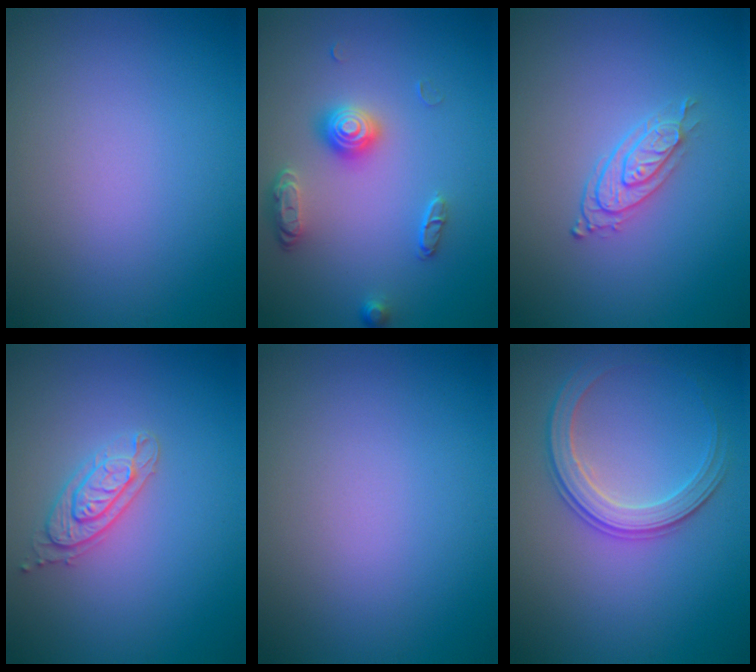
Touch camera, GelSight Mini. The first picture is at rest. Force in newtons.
{"total": 2.6, "press": 2.2, "slide": 1.5}
{"total": 2.5, "press": 2.0, "slide": 1.5}
{"total": 2.2, "press": 2.1, "slide": 0.5}
{"total": 0.0}
{"total": 2.9, "press": 2.8, "slide": 0.5}